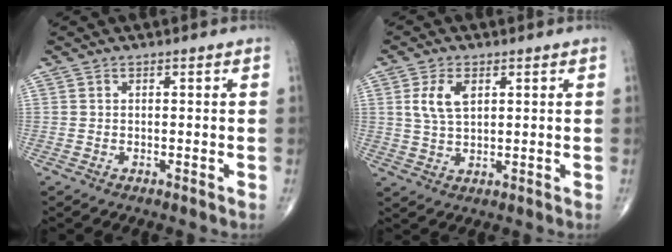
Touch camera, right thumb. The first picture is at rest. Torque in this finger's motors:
{"motor_torque": [-0.01, -0.07, 0.70, 0.32, 0.04]}